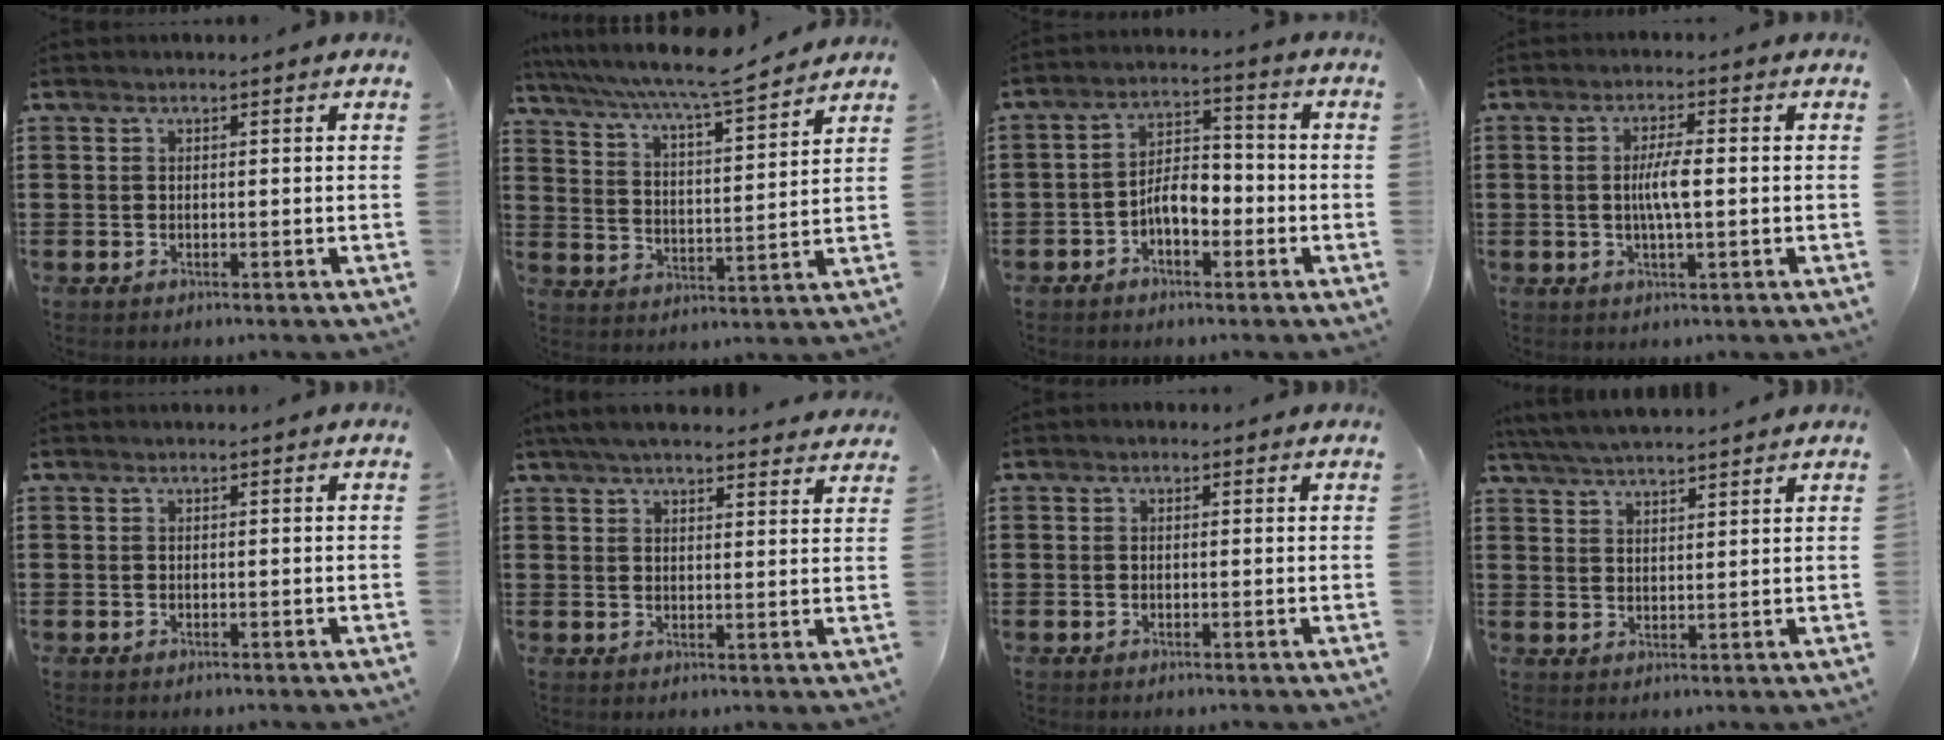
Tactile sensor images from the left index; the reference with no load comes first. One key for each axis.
{"total": 6.6, "fx": 5.9, "fy": -0.1, "fz": 2.9, "tx": -0.082, "ty": -0.038, "tz": 0.097}
{"total": 5.4, "fx": -2.5, "fy": 2.6, "fz": 3.9, "tx": -0.076, "ty": 0.013, "tz": -0.050}
{"total": 4.5, "fx": -0.2, "fy": 0.8, "fz": 4.4, "tx": -0.088, "ty": 0.000, "tz": -0.009}
{"total": 0.0}
{"total": 4.4, "fx": 4.1, "fy": 0.5, "fz": 1.7, "tx": -0.044, "ty": -0.007, "tz": 0.075}
{"total": 0.6, "fx": -0.2, "fy": 0.4, "fz": 0.3, "tx": -0.006, "ty": 0.001, "tz": -0.004}
{"total": 4.5, "fx": 4.3, "fy": -0.1, "fz": 1.2, "tx": -0.037, "ty": -0.013, "tz": 0.079}